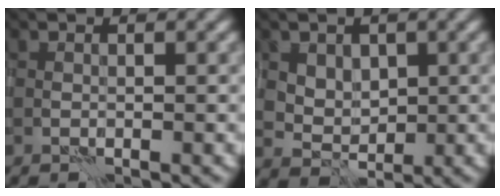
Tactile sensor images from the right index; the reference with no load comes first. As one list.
[{"total": 2.7, "force": [1.3, 2.1, 1.0], "torque": [-0.023, -0.015, 0.042]}]